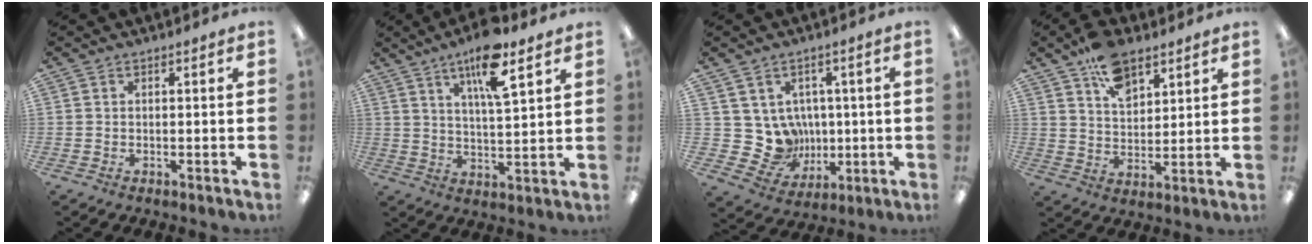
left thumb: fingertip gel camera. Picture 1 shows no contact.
{"total": 12.4, "force": [7.8, 3.4, 9.0], "torque": [-0.143, -0.036, 0.127]}
{"total": 9.4, "force": [1.7, 8.9, 2.5], "torque": [-0.074, -0.020, 0.046]}
{"total": 10.6, "force": [7.1, 5.8, 5.5], "torque": [-0.086, -0.032, 0.128]}